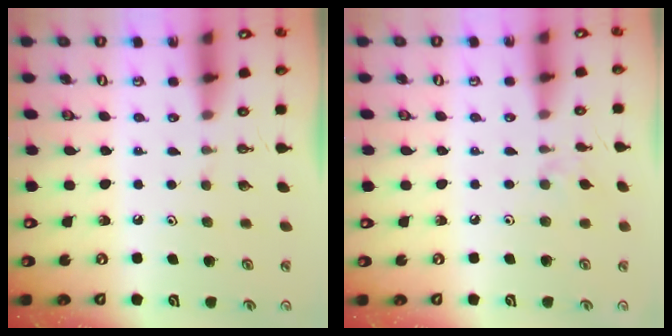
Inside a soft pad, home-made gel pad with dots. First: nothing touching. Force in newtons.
{"total": 2.4, "press": 2.4, "slide": 0.4}